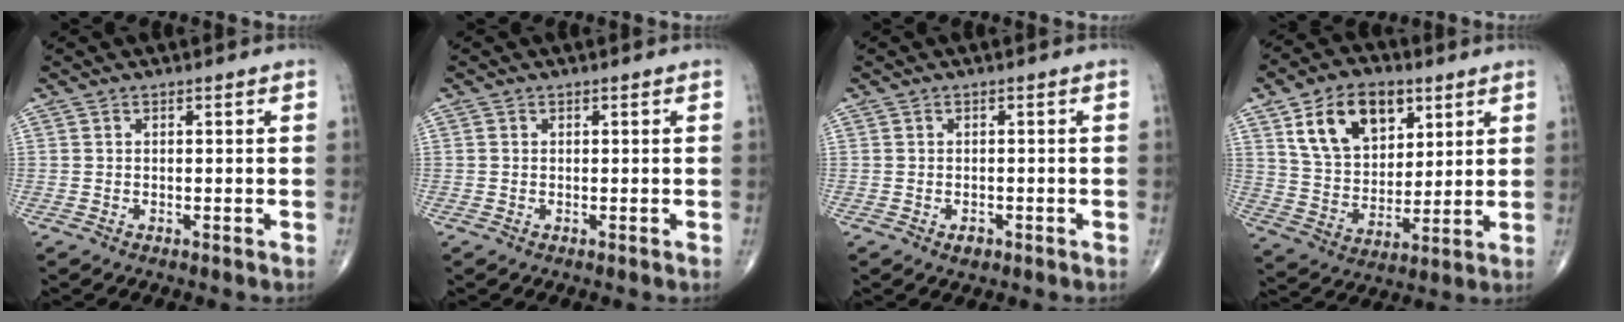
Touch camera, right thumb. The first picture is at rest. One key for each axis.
{"total": 0.0}
{"total": 1.7, "fx": -0.9, "fy": 1.1, "fz": 1.0, "tx": -0.011, "ty": 0.002, "tz": -0.010}
{"total": 15.8, "fx": 7.2, "fy": 10.1, "fz": 9.7, "tx": -0.130, "ty": -0.025, "tz": 0.138}